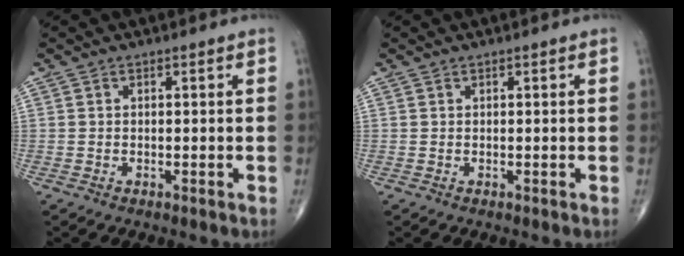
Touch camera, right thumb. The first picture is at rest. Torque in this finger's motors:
{"motor_torque": [0.11, 0.40, -0.06, 0.03, 0.01]}